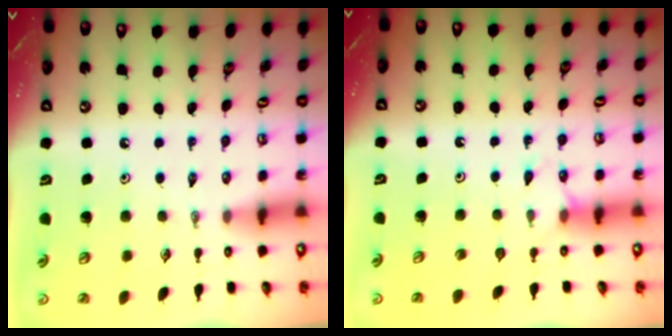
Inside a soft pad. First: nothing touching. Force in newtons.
{"total": 4.1, "press": 4.0, "slide": 0.6}